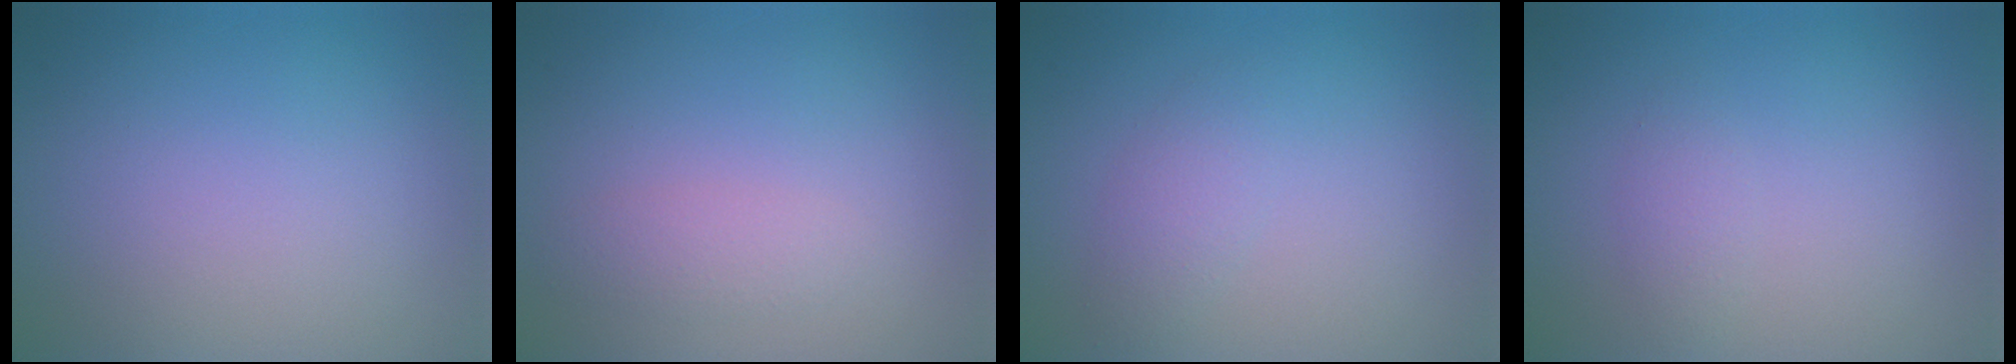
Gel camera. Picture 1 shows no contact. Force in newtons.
{"total": 1.4, "press": 1.4, "slide": 0.1}
{"total": 1.7, "press": 1.7, "slide": 0.0}
{"total": 1.1, "press": 1.1, "slide": 0.0}